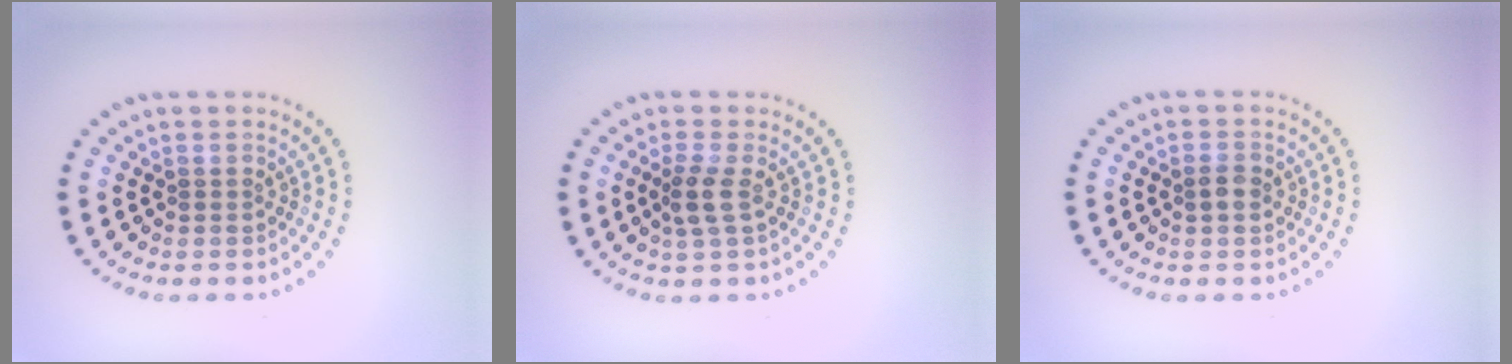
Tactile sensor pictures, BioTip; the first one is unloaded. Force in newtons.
{"total": 2.0, "press": 1.7, "slide": 1.1}
{"total": 1.3, "press": 1.3, "slide": 0.1}